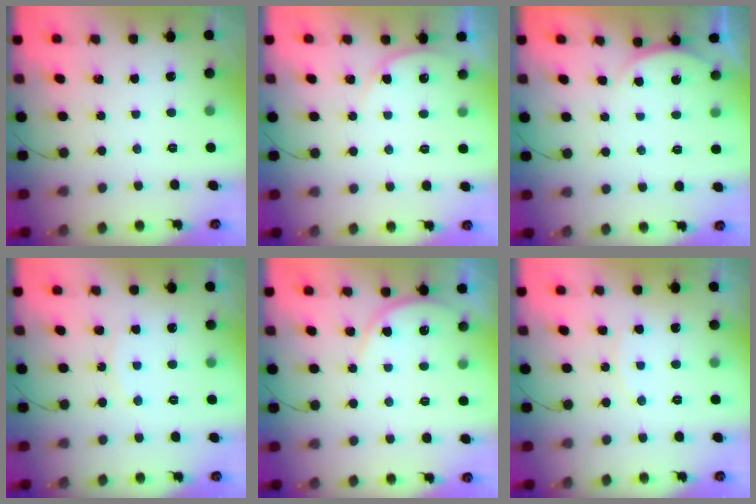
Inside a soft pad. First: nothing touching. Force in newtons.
{"total": 3.8, "press": 3.8, "slide": 0.3}
{"total": 2.8, "press": 2.1, "slide": 1.7}
{"total": 5.3, "press": 5.3, "slide": 0.5}
{"total": 5.6, "press": 5.6, "slide": 0.3}
{"total": 5.9, "press": 5.9, "slide": 0.4}